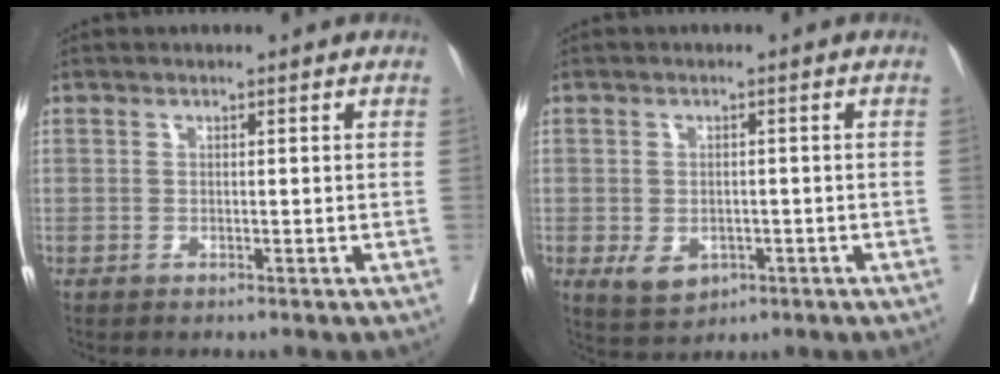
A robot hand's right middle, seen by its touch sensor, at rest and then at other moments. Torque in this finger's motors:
{"motor_torque": [0.05, -0.05, 0.13, 0.04]}